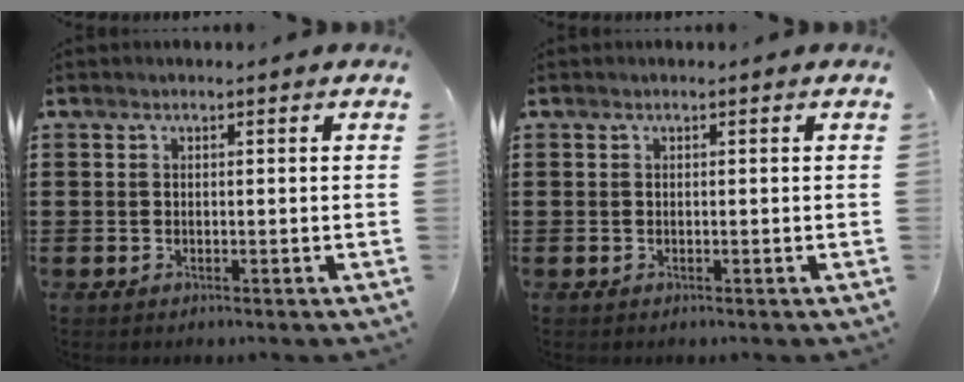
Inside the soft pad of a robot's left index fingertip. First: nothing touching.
{"total": 0.0}